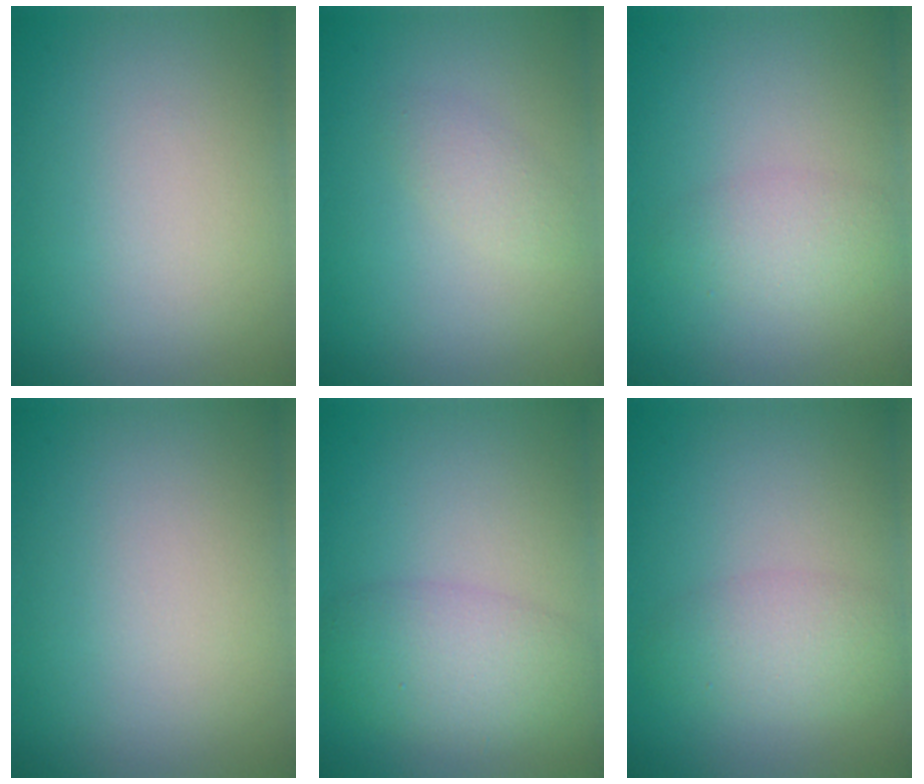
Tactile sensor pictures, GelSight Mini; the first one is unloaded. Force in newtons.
{"total": 1.3, "press": 1.3, "slide": 0.0}
{"total": 2.1, "press": 2.1, "slide": 0.0}
{"total": 0.0}
{"total": 4.8, "press": 4.8, "slide": 0.2}
{"total": 2.9, "press": 2.9, "slide": 0.2}